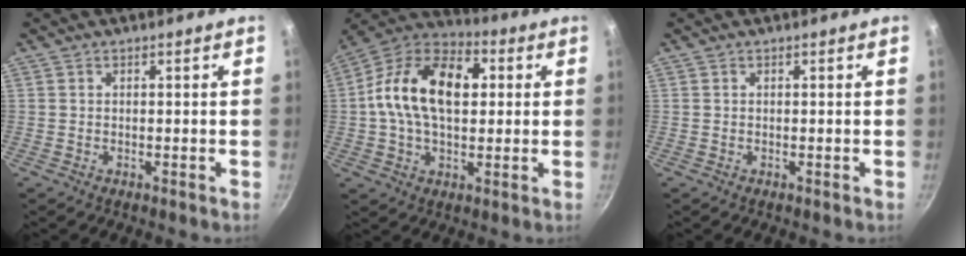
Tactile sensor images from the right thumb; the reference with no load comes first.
{"total": 18.7, "force": [2.4, 11.6, 14.4], "torque": [-0.226, 0.026, 0.020]}
{"total": 0.0}